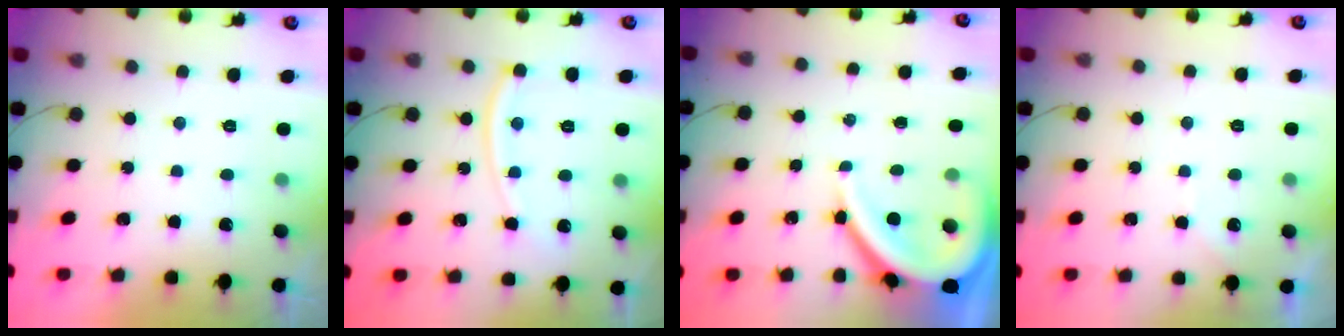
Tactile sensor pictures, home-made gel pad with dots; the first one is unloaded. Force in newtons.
{"total": 9.8, "press": 9.7, "slide": 1.2}
{"total": 9.9, "press": 9.8, "slide": 1.0}
{"total": 4.2, "press": 4.2, "slide": 0.6}